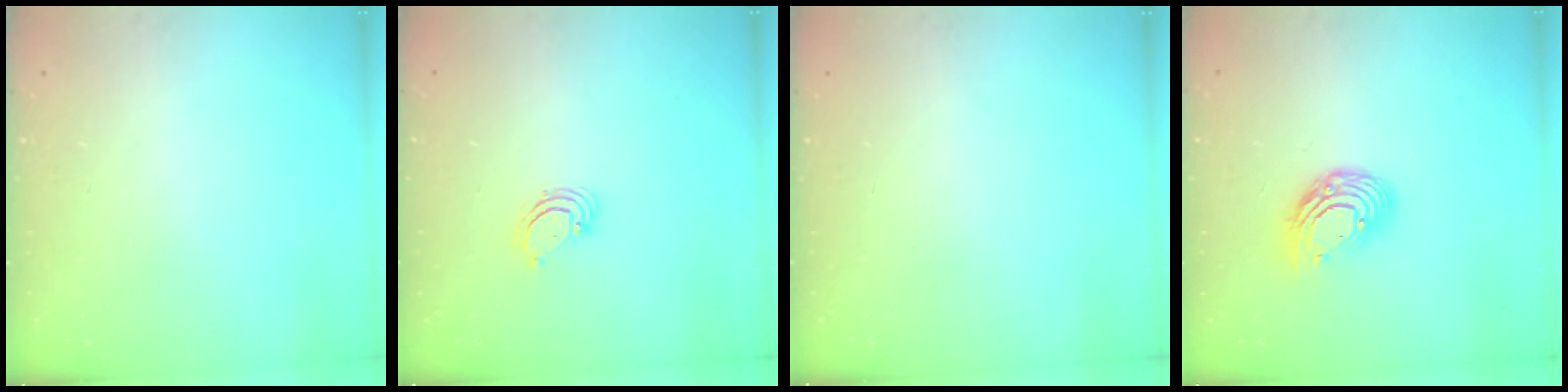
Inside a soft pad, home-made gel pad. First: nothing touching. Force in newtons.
{"total": 3.5, "press": 3.5, "slide": 0.1}
{"total": 0.0}
{"total": 11.6, "press": 11.5, "slide": 1.2}